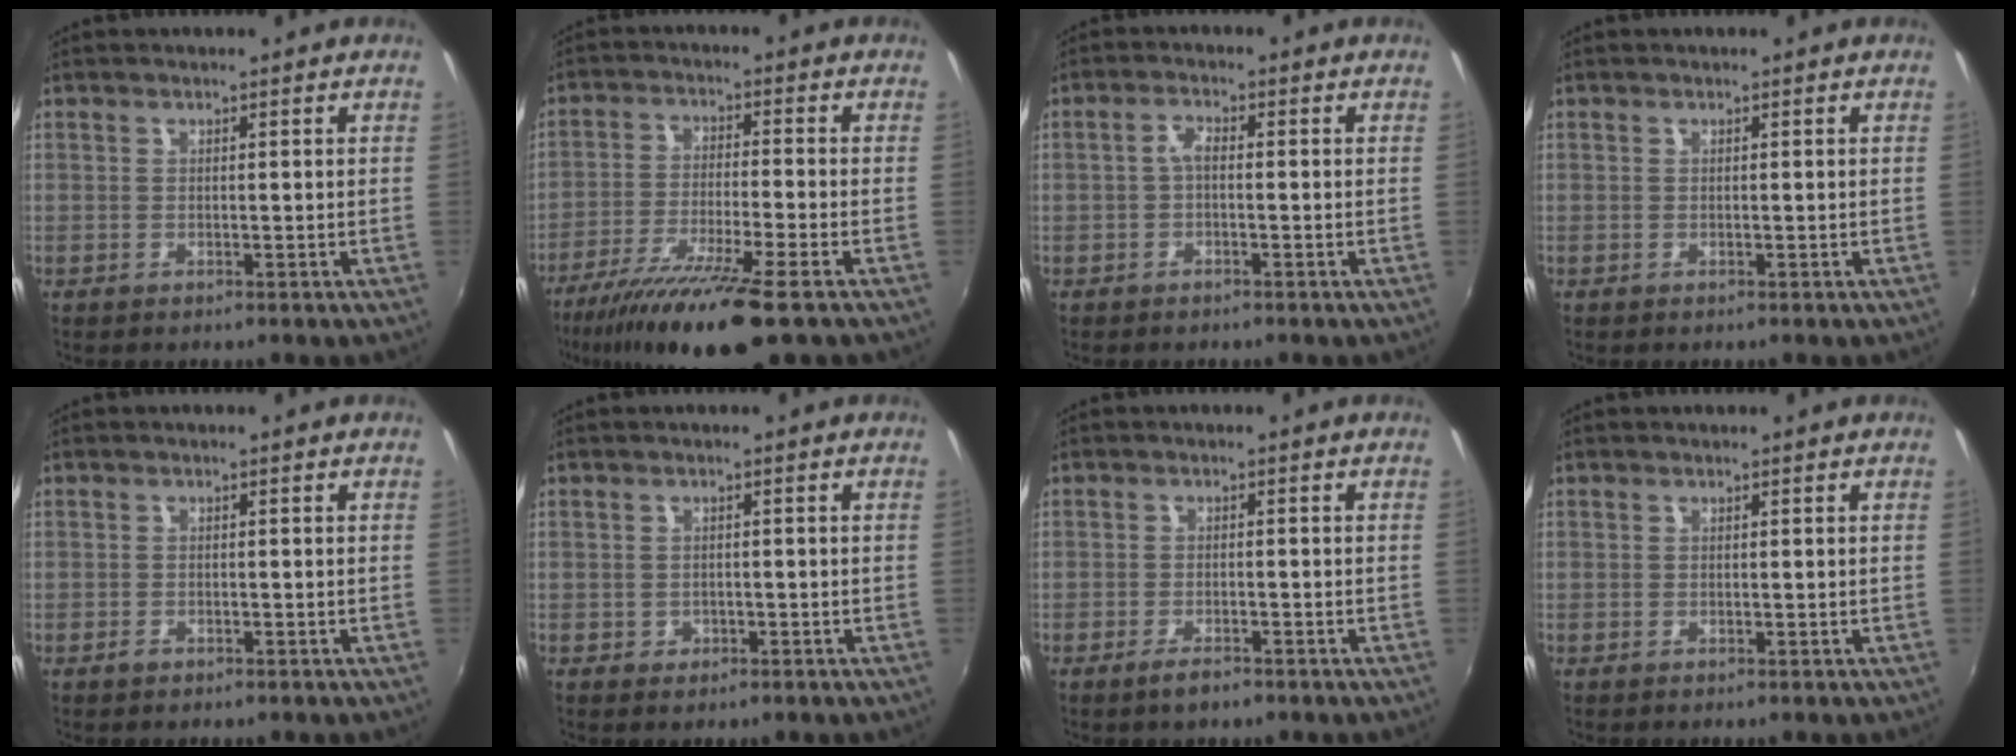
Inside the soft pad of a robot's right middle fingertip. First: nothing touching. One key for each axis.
{"total": 14.3, "fx": -10.2, "fy": 0.7, "fz": 10.0, "tx": -0.202, "ty": -0.040, "tz": -0.177}
{"total": 1.8, "fx": -0.6, "fy": 0.8, "fz": 1.6, "tx": -0.033, "ty": 0.006, "tz": -0.012}
{"total": 0.0}
{"total": 0.9, "fx": -0.7, "fy": 0.5, "fz": 0.2, "tx": -0.005, "ty": 0.000, "tz": -0.011}
{"total": 1.8, "fx": -0.6, "fy": 1.6, "fz": 0.5, "tx": -0.009, "ty": -0.003, "tz": -0.008}
{"total": 2.6, "fx": -2.0, "fy": 0.8, "fz": 1.6, "tx": -0.038, "ty": -0.005, "tz": -0.039}
{"total": 0.0}